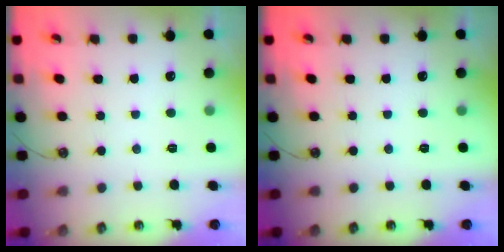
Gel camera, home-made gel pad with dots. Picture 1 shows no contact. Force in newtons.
{"total": 0.0}